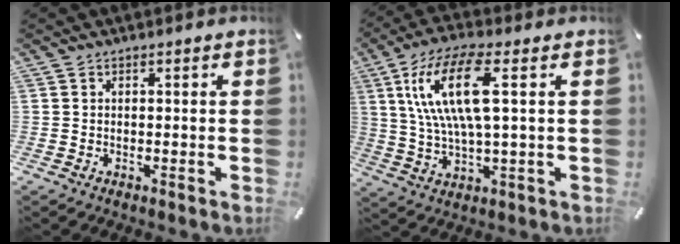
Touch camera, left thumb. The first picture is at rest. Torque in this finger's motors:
{"motor_torque": [0.69, 0.59, 1.53, -1.23, 0.72]}